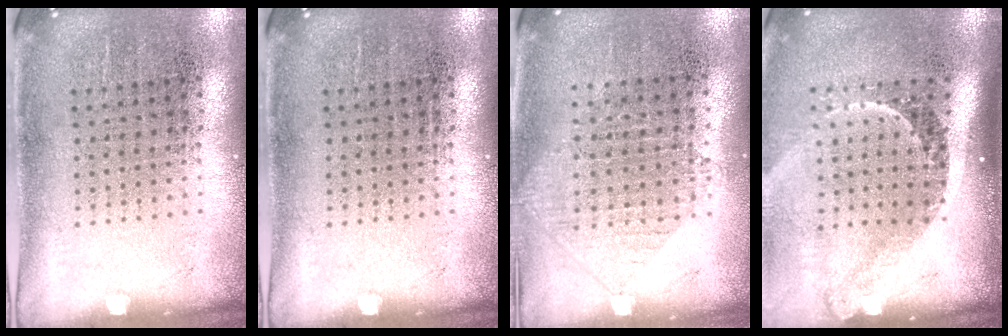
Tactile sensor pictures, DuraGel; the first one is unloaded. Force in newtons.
{"total": 0.0}
{"total": 1.0, "press": 0.9, "slide": 0.3}
{"total": 2.3, "press": 1.5, "slide": 1.7}